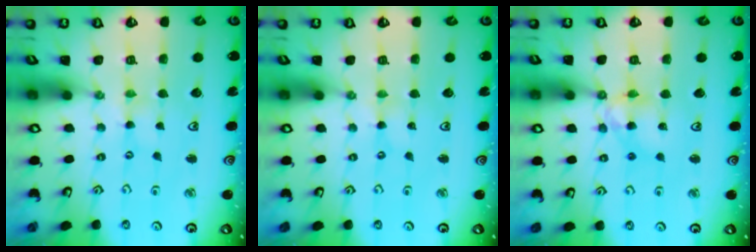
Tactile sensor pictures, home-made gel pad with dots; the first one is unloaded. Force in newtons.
{"total": 0.0}
{"total": 9.1, "press": 9.1, "slide": 0.7}